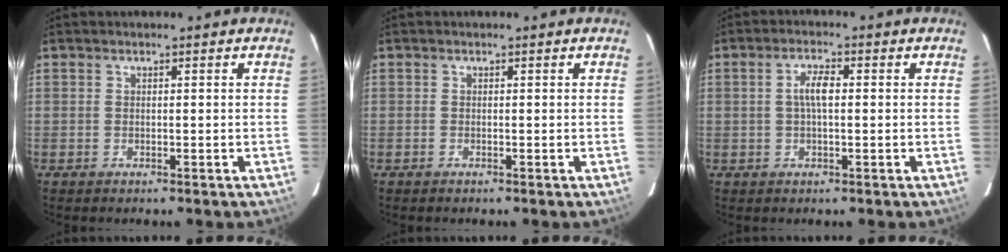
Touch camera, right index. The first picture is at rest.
{"total": 0.0}
{"total": 3.6, "force": [0.2, 1.2, 3.4], "torque": [-0.066, 0.007, 0.005]}